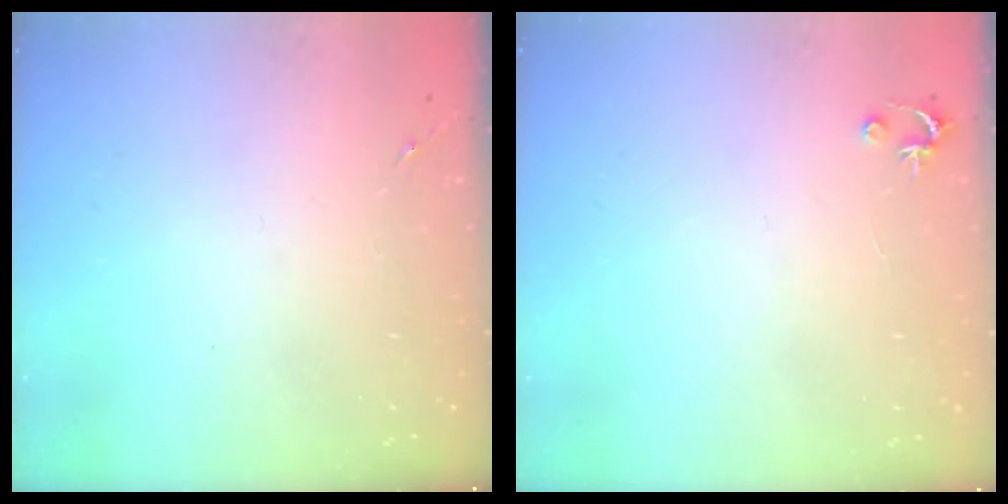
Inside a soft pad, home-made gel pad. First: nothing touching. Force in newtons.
{"total": 2.5, "press": 2.5, "slide": 0.2}